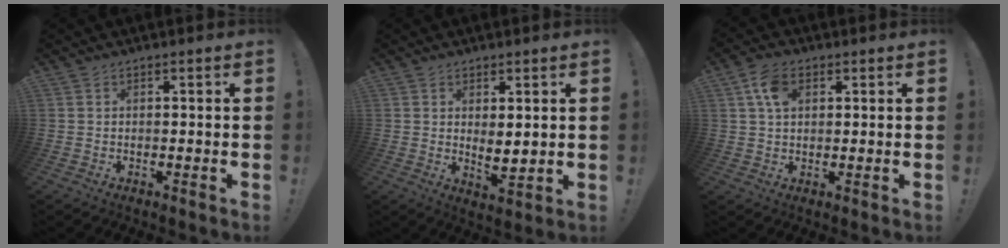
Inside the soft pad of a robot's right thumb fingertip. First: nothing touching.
{"total": 4.4, "force": [2.3, 1.5, 3.4], "torque": [-0.036, -0.027, 0.042]}
{"total": 6.8, "force": [2.2, 4.4, 4.7], "torque": [-0.083, 0.007, 0.043]}